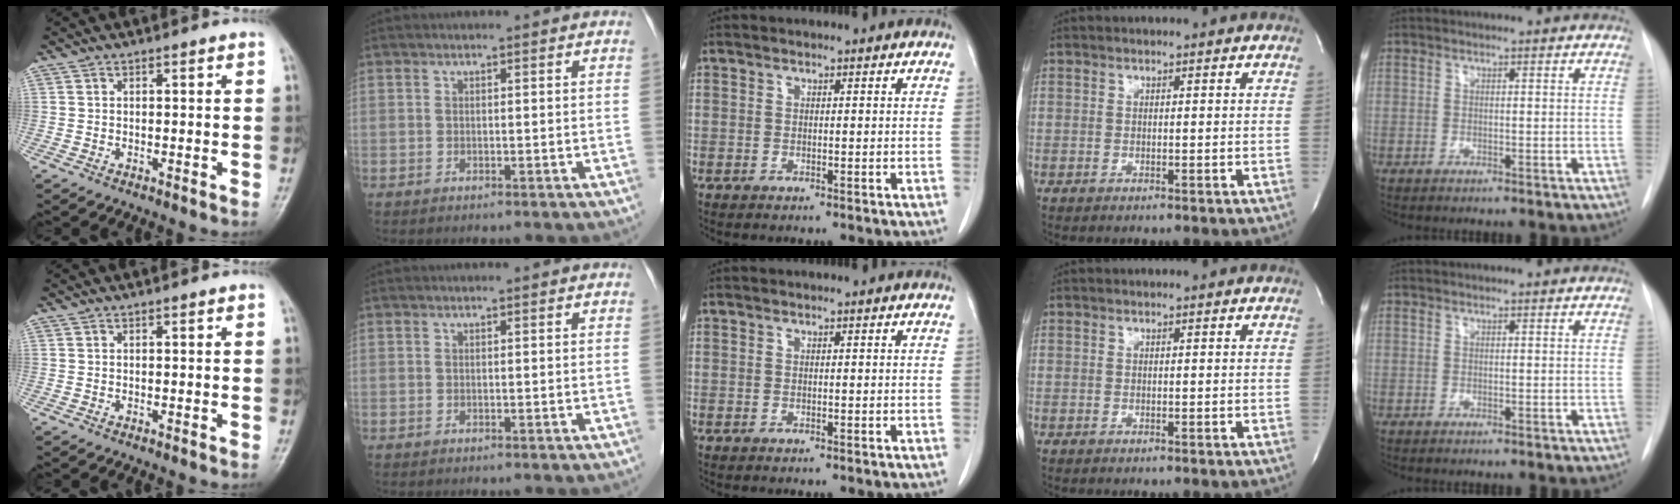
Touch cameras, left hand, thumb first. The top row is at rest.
{}